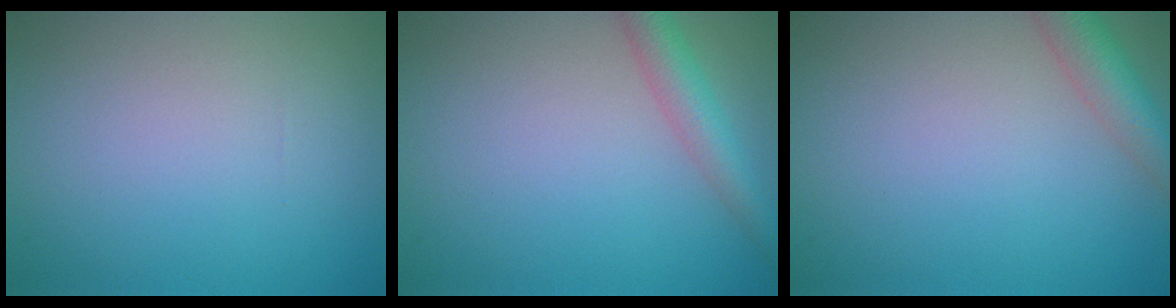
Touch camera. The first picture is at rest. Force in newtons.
{"total": 3.6, "press": 3.6, "slide": 0.2}
{"total": 3.9, "press": 3.9, "slide": 0.3}